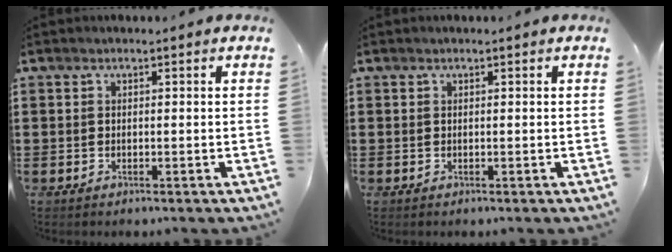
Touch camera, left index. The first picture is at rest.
{"total": 0.0}